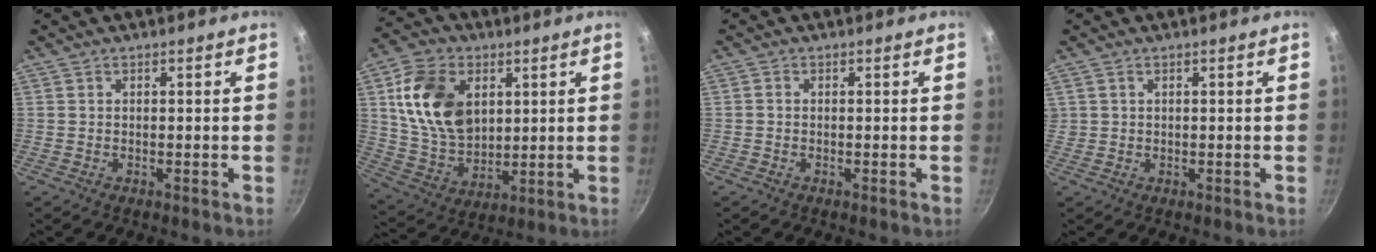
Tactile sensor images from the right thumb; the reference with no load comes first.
{"total": 16.7, "force": [4.4, 11.6, 11.1], "torque": [-0.181, -0.011, 0.092]}
{"total": 0.6, "force": [-0.2, 0.5, 0.3], "torque": [-0.004, 0.002, -0.004]}
{"total": 0.8, "force": [0.4, 0.6, 0.2], "torque": [-0.004, 0.006, 0.011]}